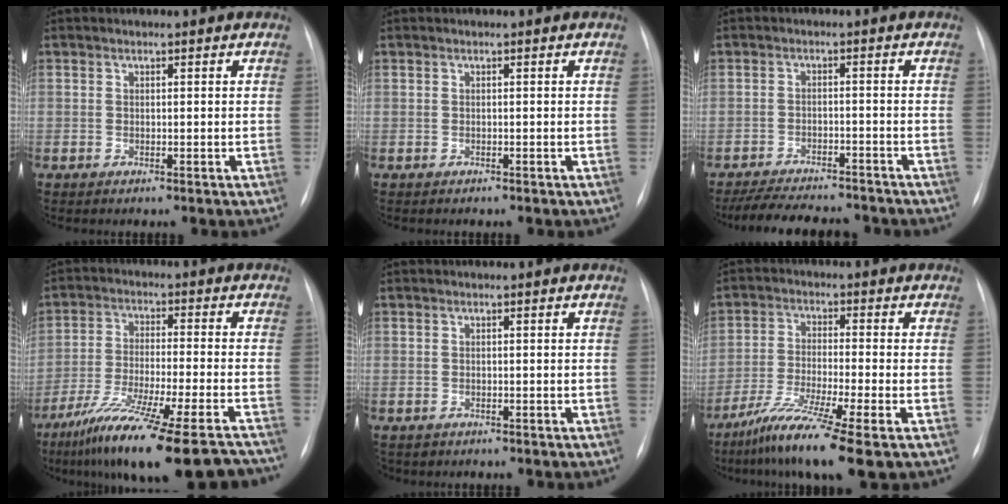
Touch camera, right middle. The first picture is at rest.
{"total": 1.0, "force": [-0.9, 0.3, 0.4], "torque": [-0.012, -0.002, -0.008]}
{"total": 13.0, "force": [-11.7, 2.9, 5.0], "torque": [-0.085, -0.002, -0.162]}
{"total": 22.4, "force": [-18.0, 0.8, 13.2], "torque": [-0.174, -0.042, -0.282]}
{"total": 1.5, "force": [-1.1, 1.0, 0.0], "torque": [-0.007, 0.002, -0.015]}
{"total": 10.5, "force": [-6.8, -0.4, 8.0], "torque": [-0.158, -0.035, -0.125]}